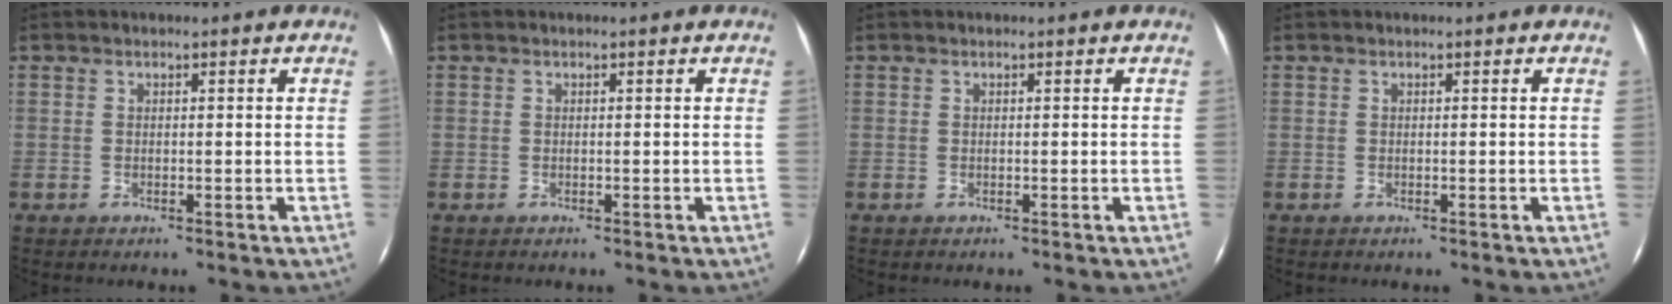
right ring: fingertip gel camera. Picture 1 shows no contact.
{"total": 0.0}
{"total": 0.0}
{"total": 0.0}